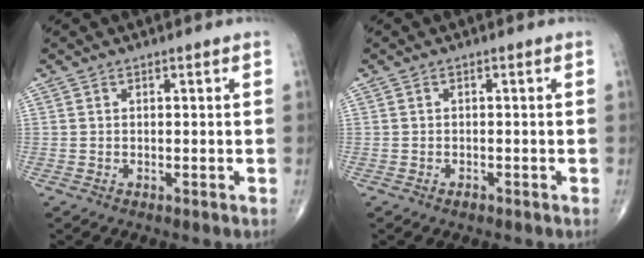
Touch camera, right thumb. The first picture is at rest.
{"total": 0.9, "force": [-0.6, 0.5, 0.4], "torque": [-0.005, 0.002, -0.010]}